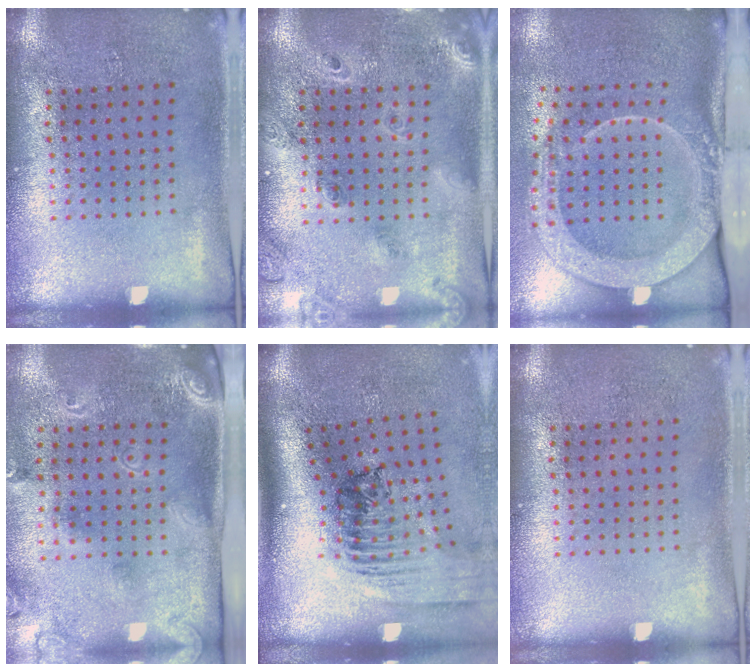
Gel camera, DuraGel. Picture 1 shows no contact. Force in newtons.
{"total": 1.8, "press": 1.7, "slide": 0.7}
{"total": 2.8, "press": 2.1, "slide": 1.9}
{"total": 2.5, "press": 1.7, "slide": 1.8}
{"total": 2.5, "press": 1.8, "slide": 1.7}
{"total": 0.0}